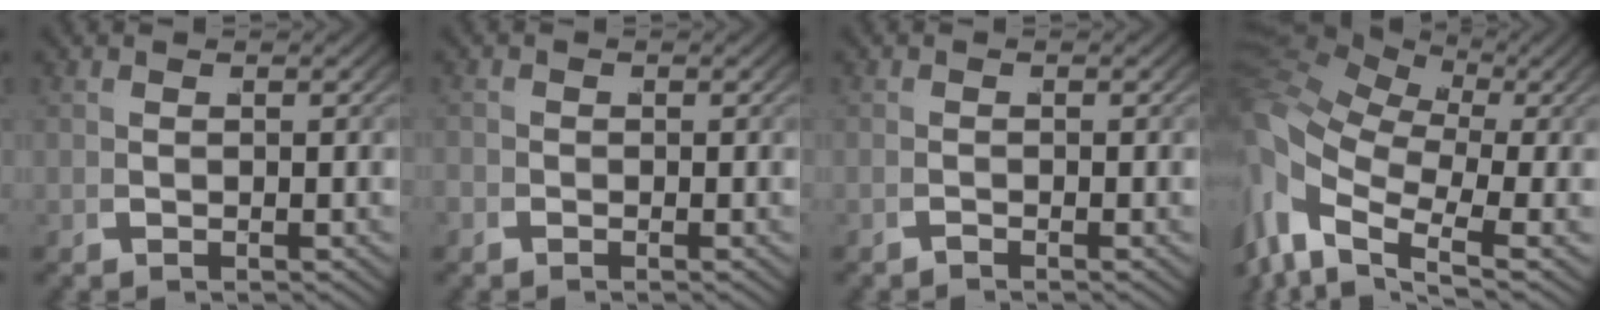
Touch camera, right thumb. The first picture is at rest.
{"total": 1.4, "force": [-0.6, 1.2, 0.2], "torque": [-0.003, 0.004, -0.020]}
{"total": 0.9, "force": [-0.5, -0.6, -0.6], "torque": [0.017, 0.006, -0.018]}
{"total": 9.1, "force": [-0.1, 6.5, 6.4], "torque": [-0.149, -0.027, 0.000]}